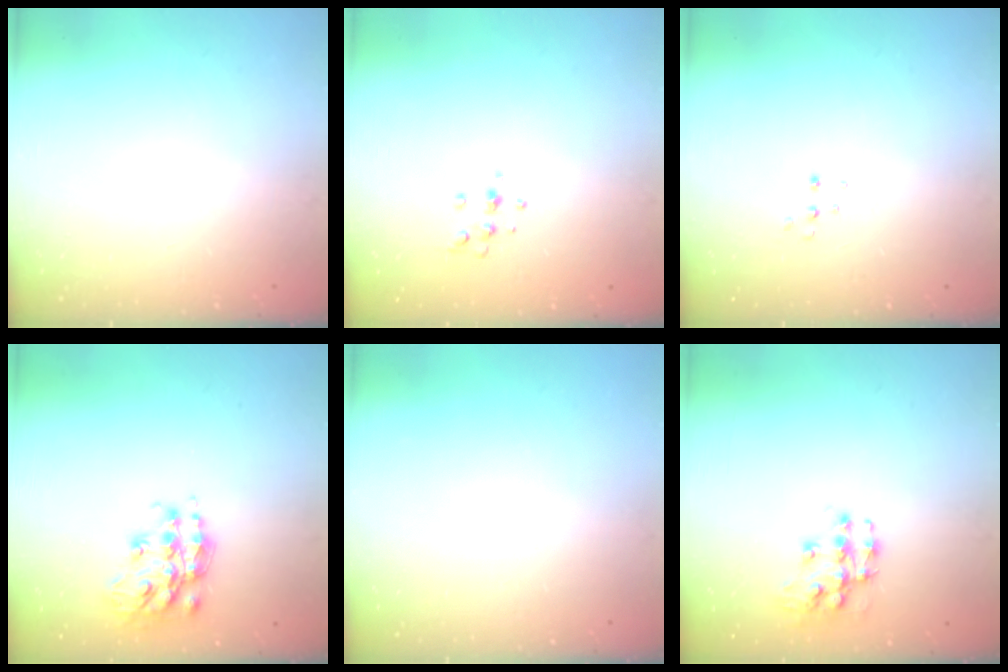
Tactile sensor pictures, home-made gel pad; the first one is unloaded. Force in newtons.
{"total": 6.0, "press": 5.6, "slide": 2.0}
{"total": 5.0, "press": 4.9, "slide": 0.9}
{"total": 14.9, "press": 14.8, "slide": 0.8}
{"total": 0.0}
{"total": 10.9, "press": 10.9, "slide": 0.8}